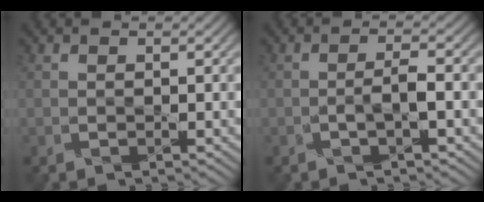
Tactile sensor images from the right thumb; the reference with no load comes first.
{"total": 1.9, "force": [-1.0, 0.0, 1.6], "torque": [-0.031, 0.009, -0.020]}